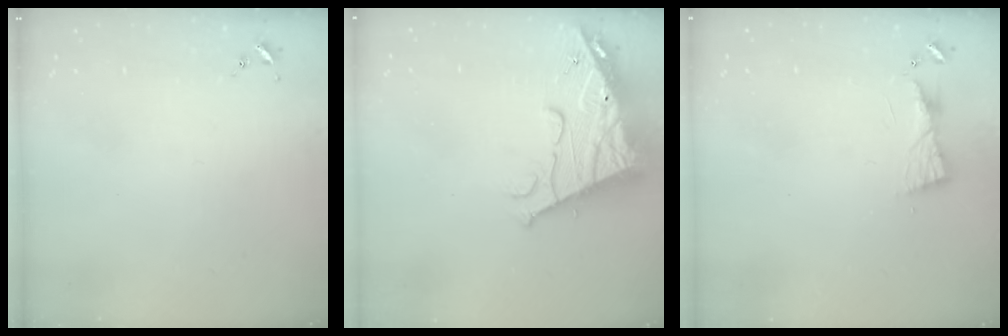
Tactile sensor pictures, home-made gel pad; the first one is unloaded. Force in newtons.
{"total": 18.3, "press": 18.2, "slide": 1.5}
{"total": 5.6, "press": 5.6, "slide": 0.8}